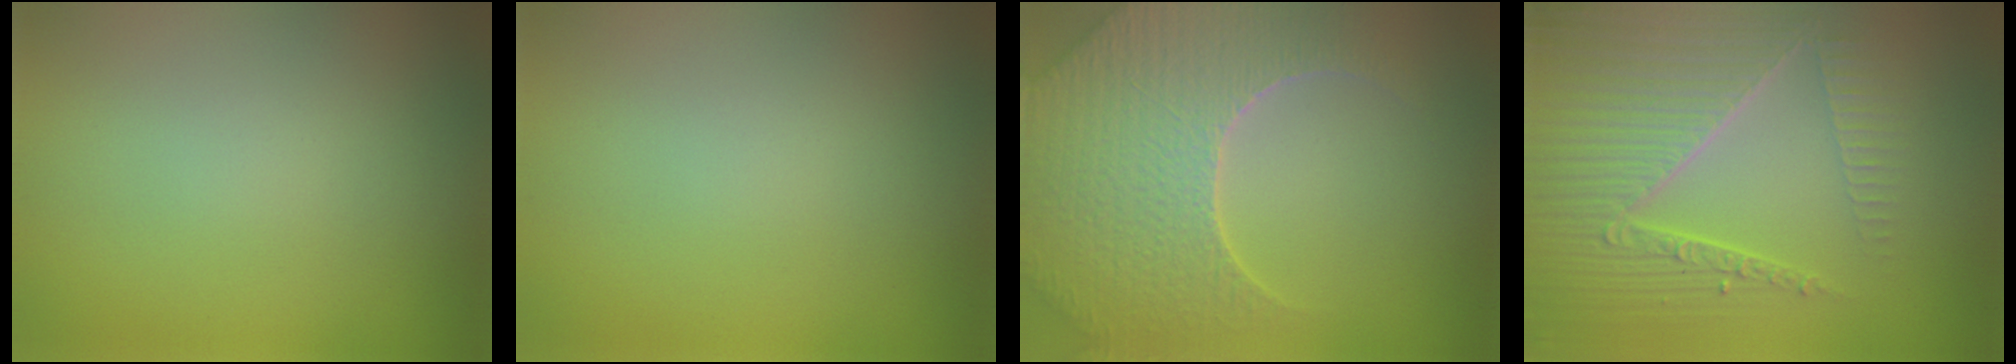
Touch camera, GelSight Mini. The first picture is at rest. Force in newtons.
{"total": 0.0}
{"total": 7.9, "press": 7.6, "slide": 2.2}
{"total": 6.9, "press": 5.3, "slide": 4.4}